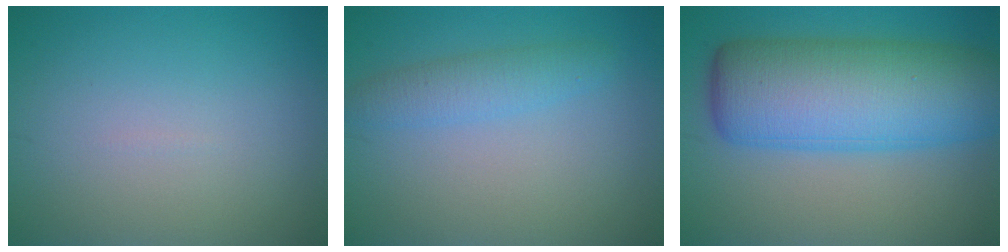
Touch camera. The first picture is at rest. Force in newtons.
{"total": 2.4, "press": 2.4, "slide": 0.1}
{"total": 12.2, "press": 12.2, "slide": 0.3}